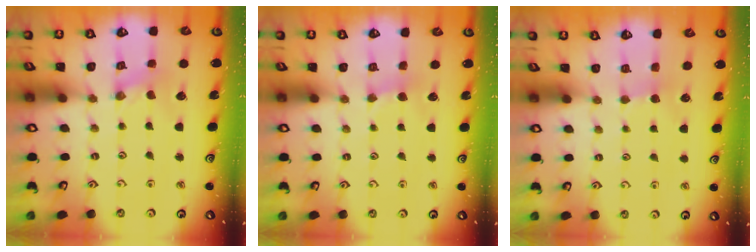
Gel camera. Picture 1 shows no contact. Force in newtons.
{"total": 1.8, "press": 1.8, "slide": 0.3}
{"total": 2.9, "press": 2.9, "slide": 0.5}